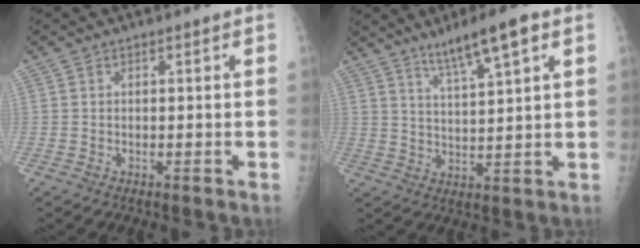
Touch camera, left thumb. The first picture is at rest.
{"total": 8.7, "force": [5.4, 0.9, 6.8], "torque": [-0.118, -0.020, 0.096]}